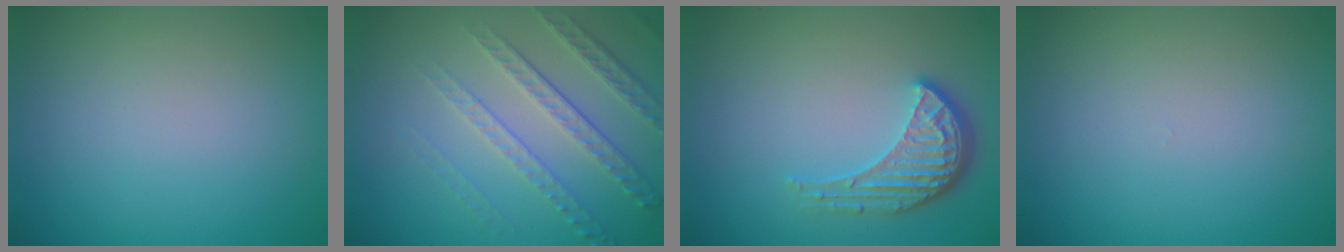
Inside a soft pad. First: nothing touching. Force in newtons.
{"total": 4.9, "press": 3.4, "slide": 3.6}
{"total": 4.1, "press": 3.2, "slide": 2.5}
{"total": 0.0}